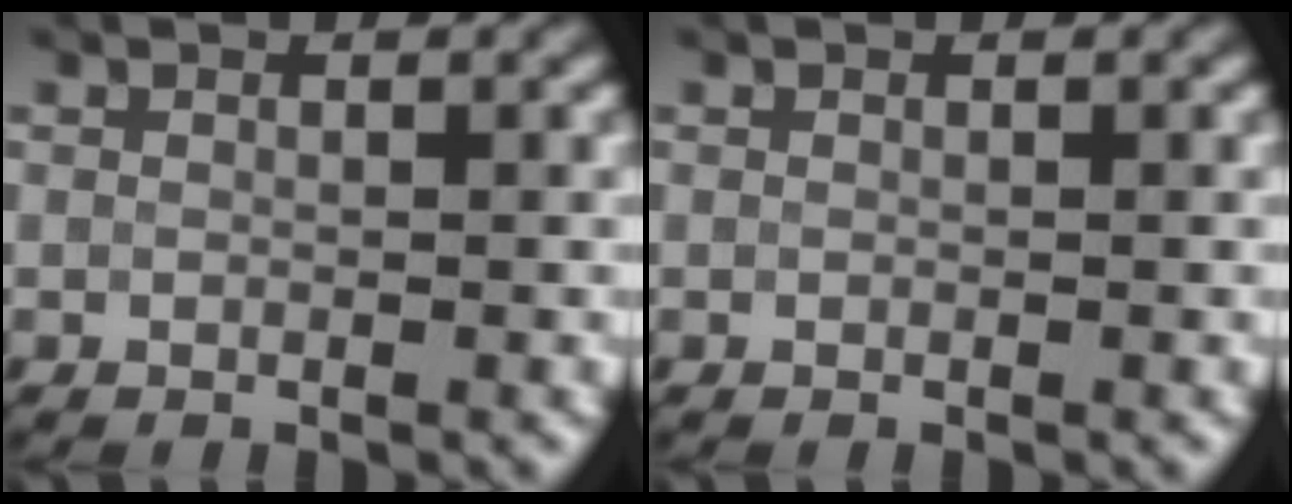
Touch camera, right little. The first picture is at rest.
{"total": 0.0}